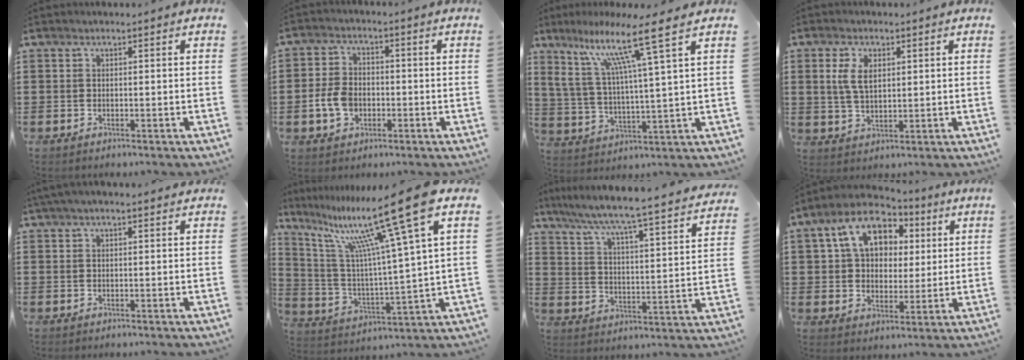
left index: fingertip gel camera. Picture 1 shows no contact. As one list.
[{"total": 5.4, "force": [-1.3, 3.7, 3.6], "torque": [-0.097, -0.001, -0.031]}, {"total": 11.8, "force": [7.5, -0.1, 9.1], "torque": [-0.198, -0.025, 0.118]}, {"total": 4.8, "force": [1.4, 2.7, 3.7], "torque": [-0.087, 0.007, 0.021]}, {"total": 2.0, "force": [1.4, 0.2, 1.4], "torque": [-0.029, 0.002, 0.026]}, {"total": 18.2, "force": [11.5, 0.3, 14.1], "torque": [-0.275, -0.067, 0.177]}, {"total": 4.8, "force": [4.1, -1.1, 2.3], "torque": [-0.065, -0.053, 0.054]}, {"total": 10.6, "force": [4.8, 7.2, 6.1], "torque": [-0.132, 0.007, 0.088]}]